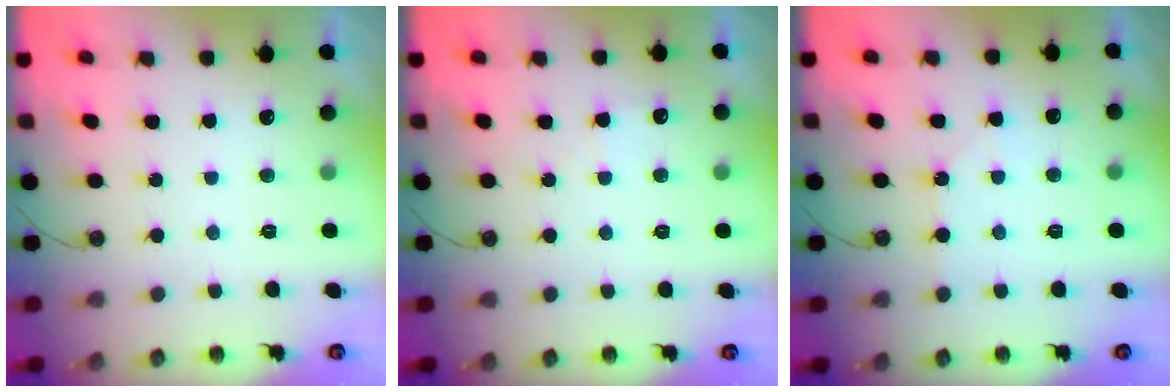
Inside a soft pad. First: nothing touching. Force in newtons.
{"total": 5.0, "press": 5.0, "slide": 0.8}
{"total": 5.6, "press": 5.5, "slide": 0.8}